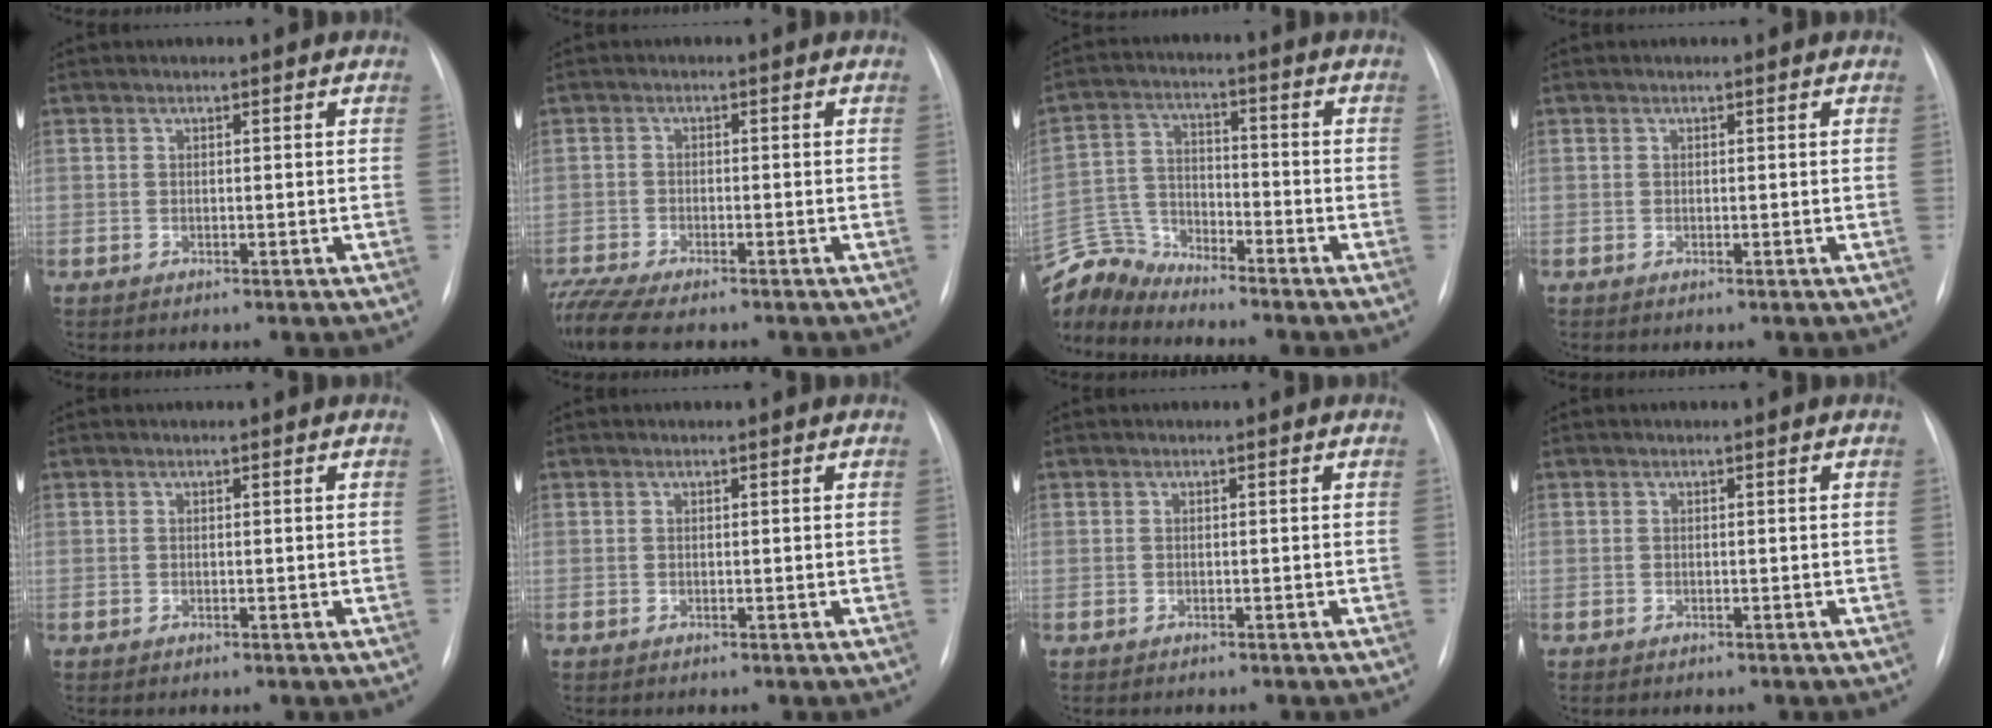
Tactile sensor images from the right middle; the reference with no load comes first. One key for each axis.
{"total": 7.9, "fx": -6.7, "fy": 1.2, "fz": 4.0, "tx": -0.079, "ty": -0.011, "tz": -0.114}
{"total": 8.2, "fx": -8.1, "fy": 0.0, "fz": -0.5, "tx": 0.002, "ty": 0.015, "tz": -0.161}
{"total": 0.0}
{"total": 0.0}
{"total": 0.0}
{"total": 1.8, "fx": -1.6, "fy": 0.4, "fz": 0.9, "tx": -0.012, "ty": -0.004, "tz": -0.016}
{"total": 0.9, "fx": -0.7, "fy": 0.3, "fz": 0.4, "tx": -0.009, "ty": -0.001, "tz": -0.008}